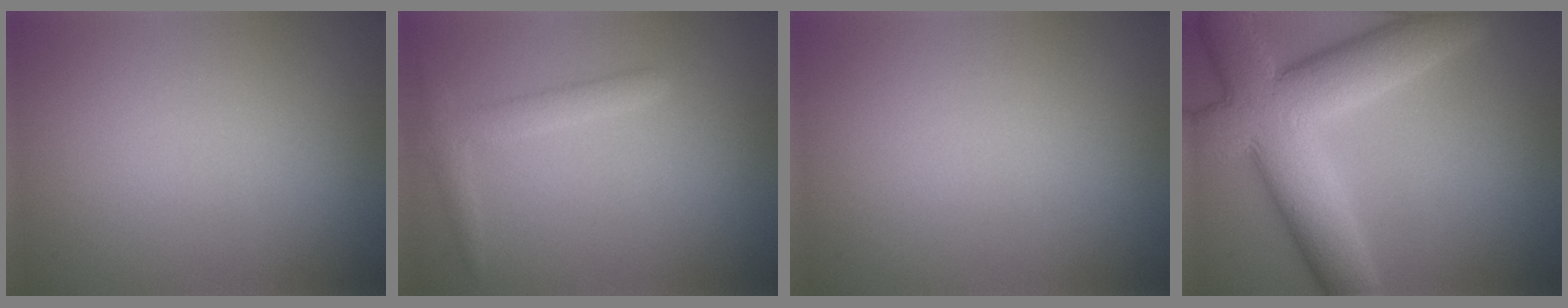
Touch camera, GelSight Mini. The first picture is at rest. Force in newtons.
{"total": 2.1, "press": 2.1, "slide": 0.0}
{"total": 0.0}
{"total": 11.2, "press": 11.2, "slide": 1.0}